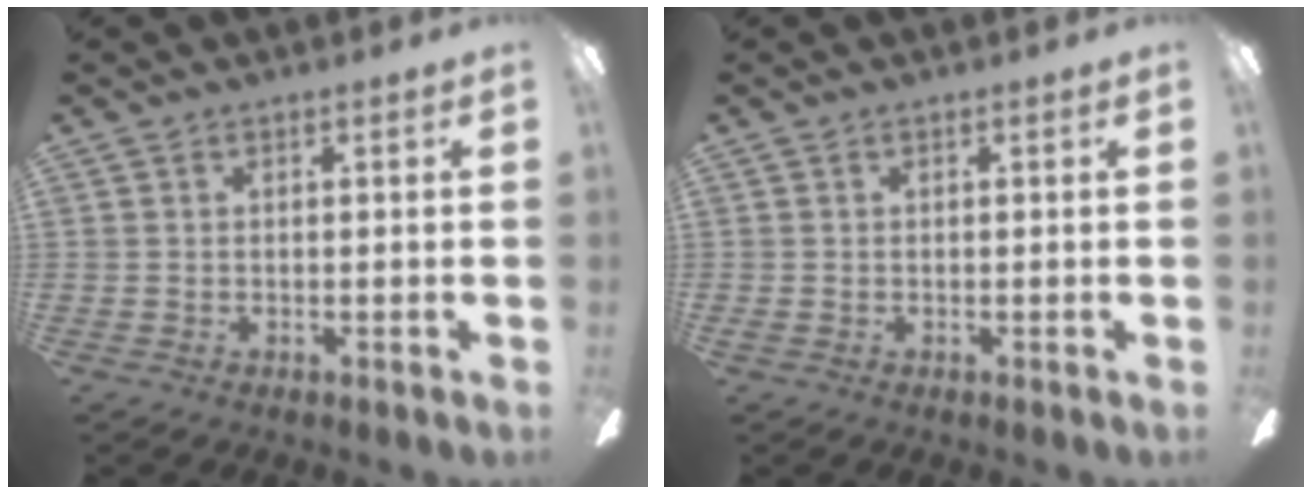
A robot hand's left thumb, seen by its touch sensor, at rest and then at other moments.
{"total": 0.7, "force": [0.0, 0.6, 0.3], "torque": [-0.005, 0.005, 0.000]}